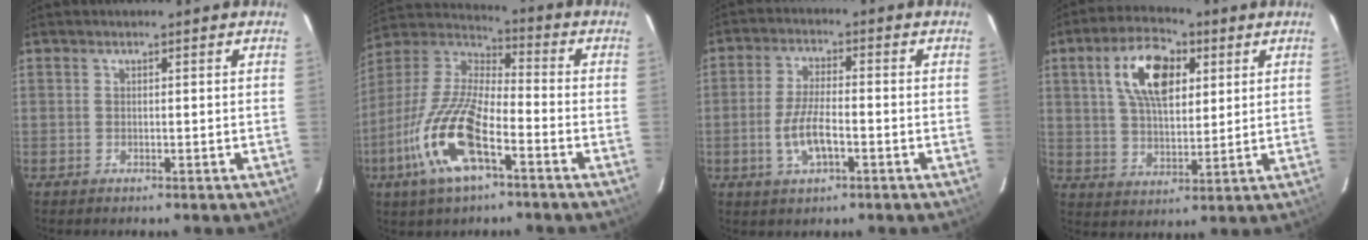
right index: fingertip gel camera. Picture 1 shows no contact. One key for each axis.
{"total": 17.9, "fx": -8.2, "fy": 5.9, "fz": 14.8, "tx": -0.311, "ty": -0.021, "tz": -0.169}
{"total": 7.4, "fx": -2.6, "fy": 2.4, "fz": 6.5, "tx": -0.134, "ty": -0.002, "tz": -0.048}
{"total": 12.4, "fx": 4.6, "fy": 6.2, "fz": 9.6, "tx": -0.175, "ty": 0.026, "tz": 0.082}